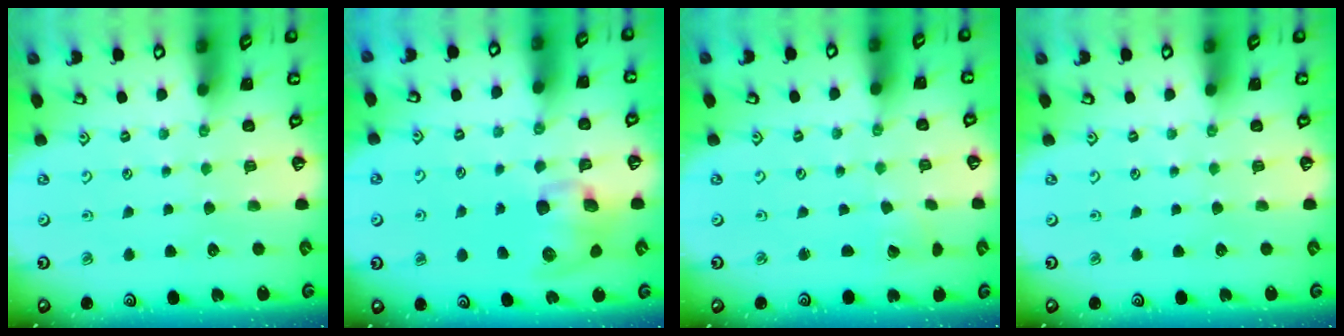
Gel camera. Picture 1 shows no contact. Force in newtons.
{"total": 9.3, "press": 9.2, "slide": 1.5}
{"total": 2.4, "press": 2.4, "slide": 0.2}
{"total": 0.0}